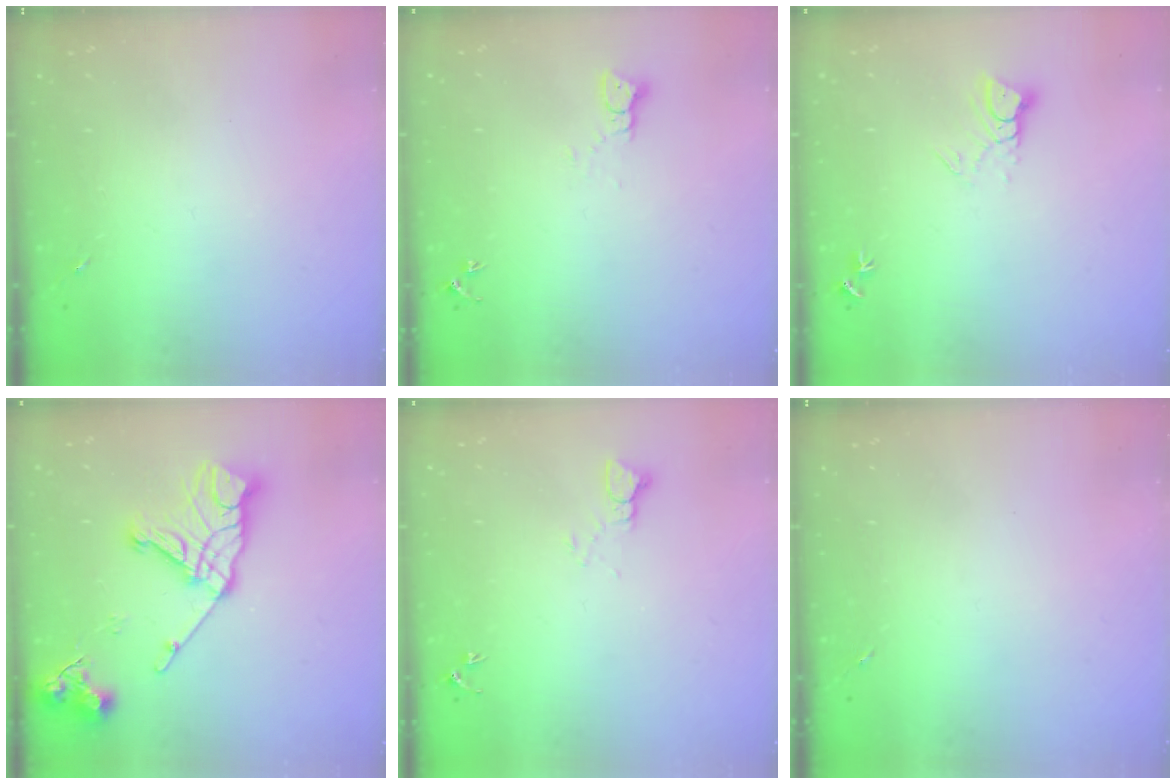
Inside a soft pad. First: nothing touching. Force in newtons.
{"total": 3.3, "press": 3.3, "slide": 0.1}
{"total": 5.1, "press": 5.1, "slide": 0.3}
{"total": 18.6, "press": 18.5, "slide": 1.4}
{"total": 4.2, "press": 4.1, "slide": 0.4}
{"total": 0.0}